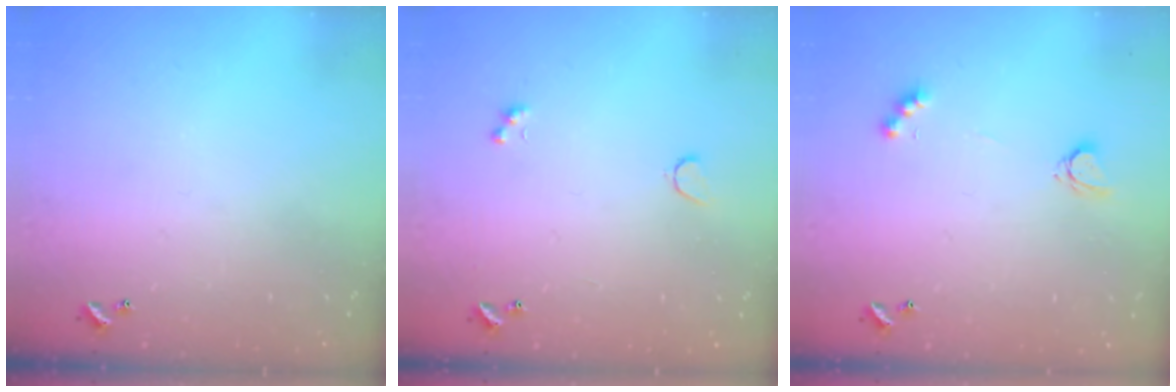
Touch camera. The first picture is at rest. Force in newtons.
{"total": 1.0, "press": 0.9, "slide": 0.5}
{"total": 3.2, "press": 3.1, "slide": 0.6}